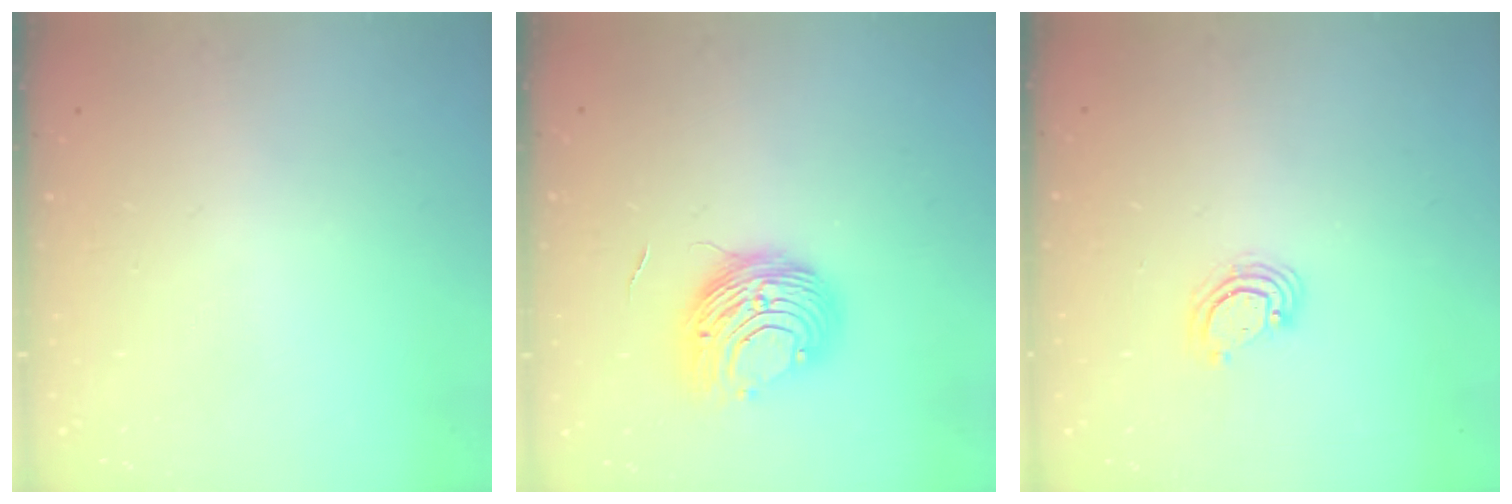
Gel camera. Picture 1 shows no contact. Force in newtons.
{"total": 9.7, "press": 9.6, "slide": 0.6}
{"total": 4.0, "press": 4.0, "slide": 0.3}